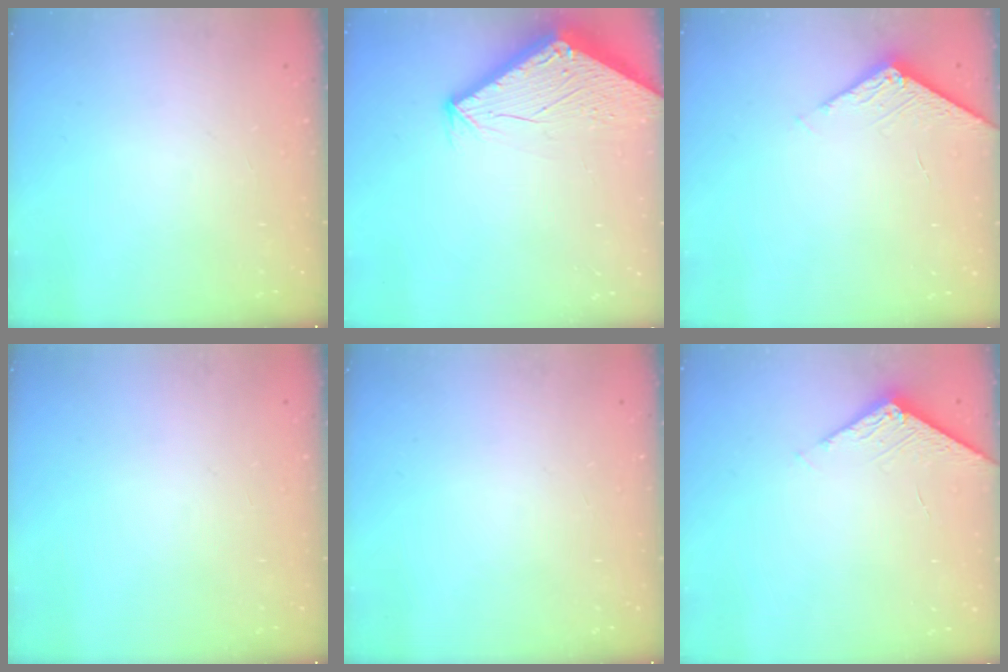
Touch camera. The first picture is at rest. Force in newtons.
{"total": 2.9, "press": 2.9, "slide": 0.1}
{"total": 3.4, "press": 3.3, "slide": 0.4}
{"total": 0.0}
{"total": 0.0}
{"total": 3.4, "press": 3.3, "slide": 0.4}